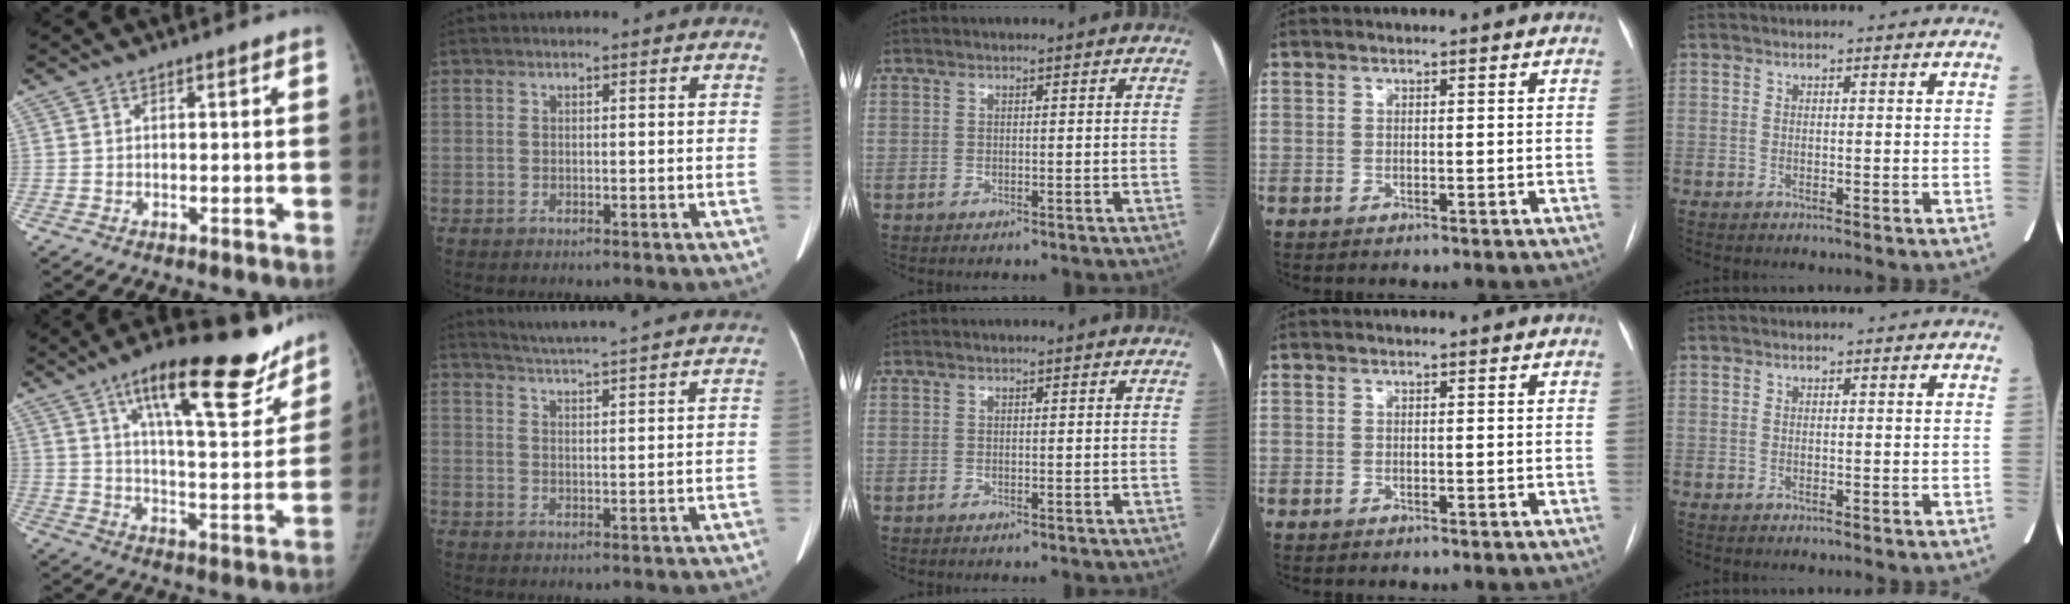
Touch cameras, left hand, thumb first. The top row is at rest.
{"thumb": {"total": 22.2, "force": [14.6, 7.0, 15.2], "torque": [-0.178, -0.058, 0.222]}, "index": {"total": 18.2, "force": [17.1, -0.3, 6.1], "torque": [-0.103, -0.014, 0.220]}}